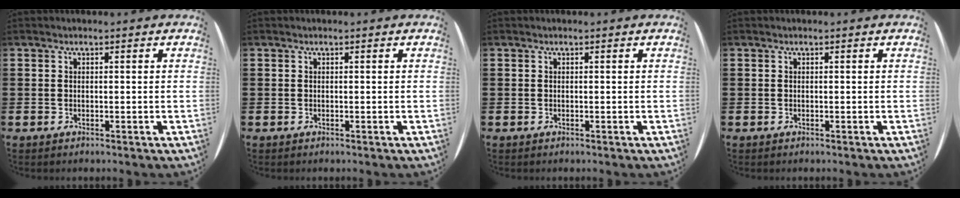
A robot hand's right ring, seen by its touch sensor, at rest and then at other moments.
{"total": 0.0}
{"total": 0.0}
{"total": 0.0}